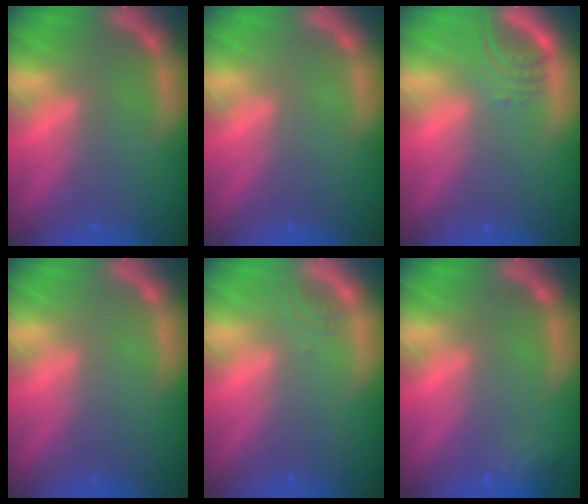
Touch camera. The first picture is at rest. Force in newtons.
{"total": 0.0}
{"total": 3.0}
{"total": 0.0}
{"total": 1.0}
{"total": 1.9}